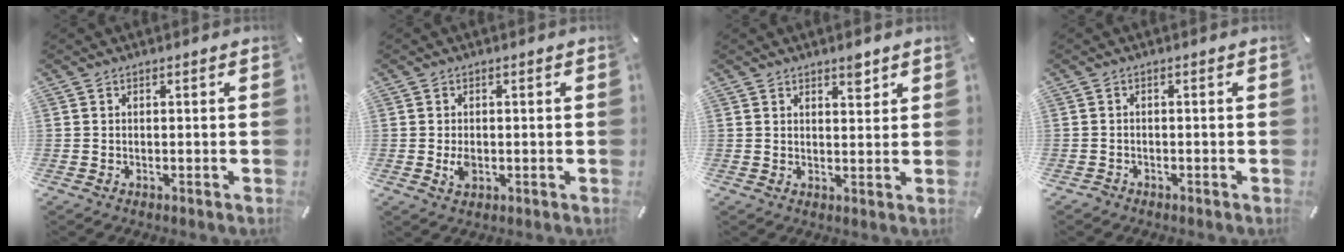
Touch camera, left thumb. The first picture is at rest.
{"total": 2.5, "force": [-0.3, 1.6, 1.9], "torque": [-0.035, -0.004, -0.007]}
{"total": 3.2, "force": [2.6, 1.4, 1.4], "torque": [0.001, -0.018, 0.040]}
{"total": 1.0, "force": [-0.8, 0.5, 0.2], "torque": [-0.005, 0.004, -0.019]}